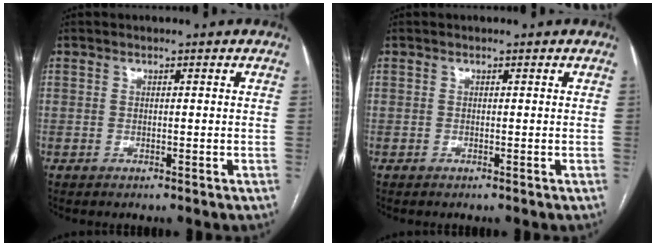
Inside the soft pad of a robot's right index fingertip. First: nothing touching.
{"total": 0.0}